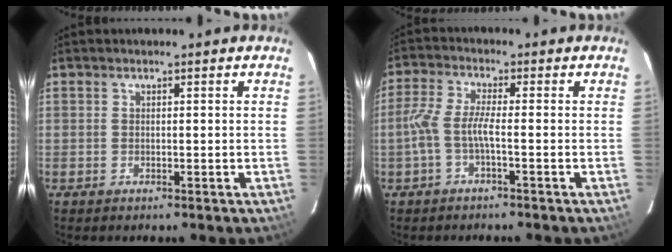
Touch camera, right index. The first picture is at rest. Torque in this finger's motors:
{"motor_torque": [0.93, -0.33, 0.47, 0.13]}